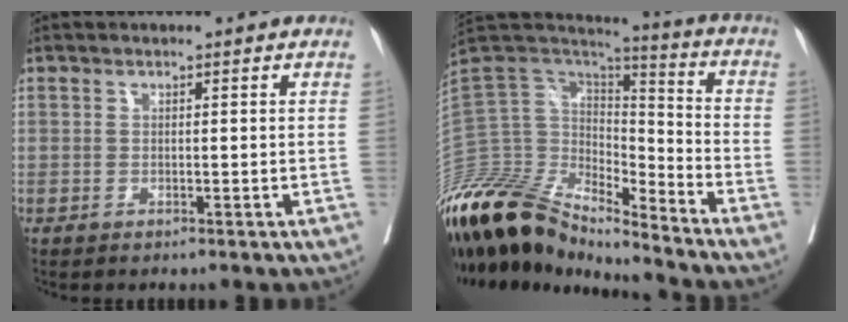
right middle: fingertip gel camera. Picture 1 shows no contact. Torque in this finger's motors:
{"motor_torque": [0.38, -0.33, 1.05, 0.21]}